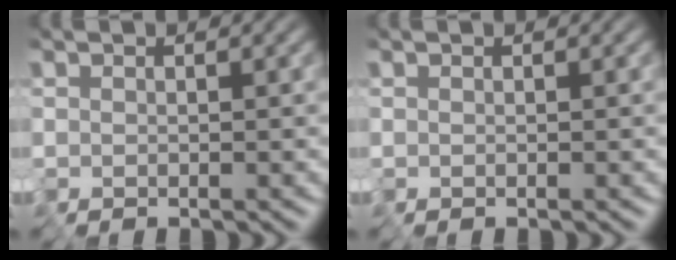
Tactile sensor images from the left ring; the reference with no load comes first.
{"total": 0.0}